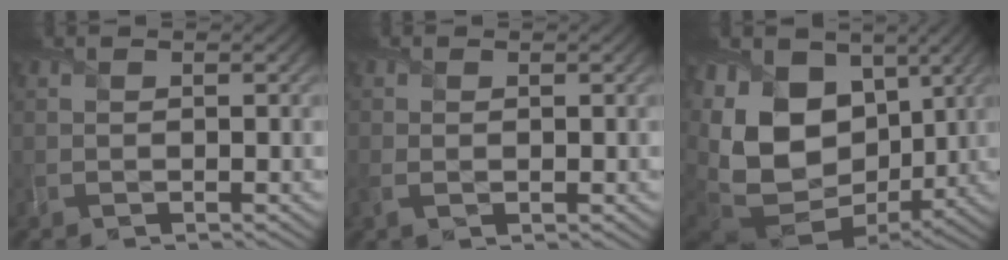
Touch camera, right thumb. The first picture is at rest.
{"total": 1.9, "force": [-0.5, 1.3, 1.3], "torque": [-0.035, -0.008, -0.008]}
{"total": 19.0, "force": [1.8, 13.3, 13.4], "torque": [-0.294, -0.002, 0.063]}